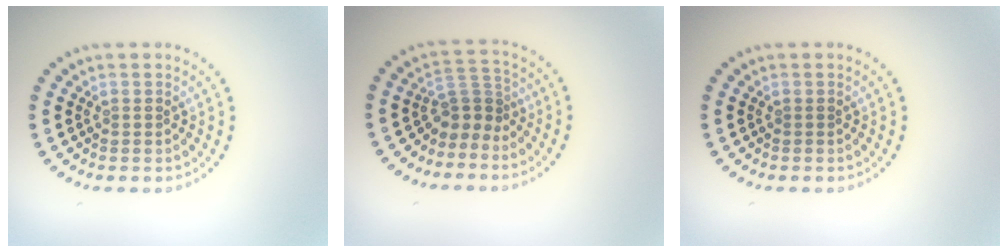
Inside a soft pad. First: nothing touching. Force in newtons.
{"total": 2.7, "press": 1.7, "slide": 2.0}
{"total": 0.0}